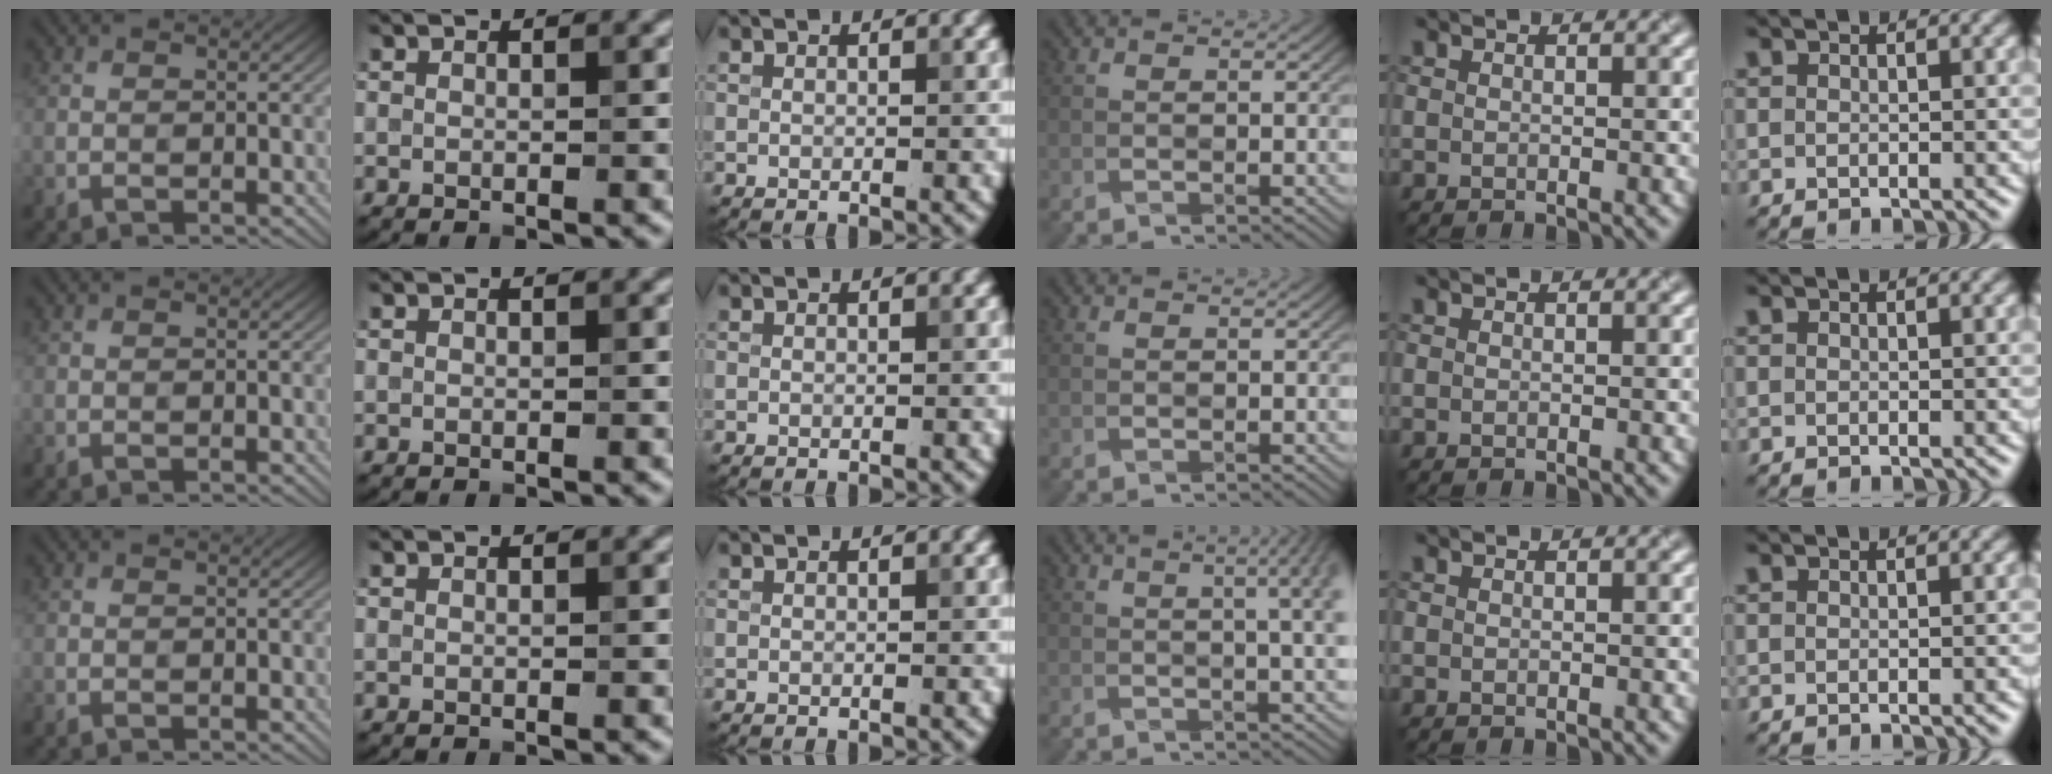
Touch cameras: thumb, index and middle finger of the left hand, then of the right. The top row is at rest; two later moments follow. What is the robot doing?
{"motion": "wrap", "object": "arm wrap"}